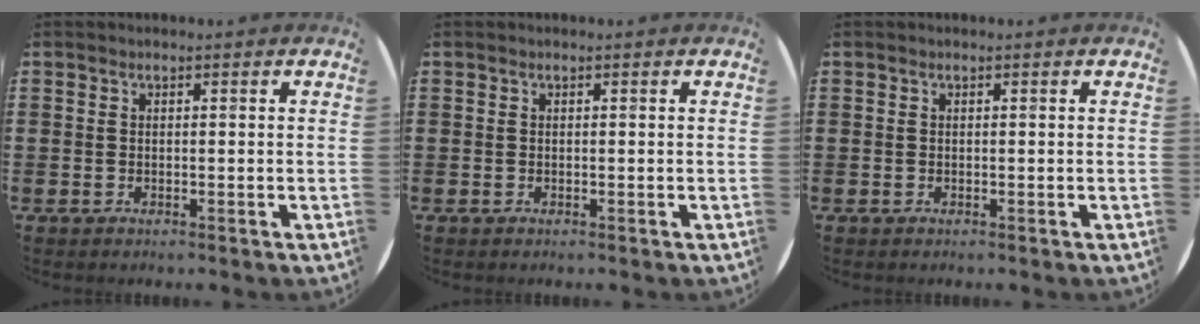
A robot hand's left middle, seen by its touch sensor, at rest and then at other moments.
{"total": 0.0}
{"total": 0.0}